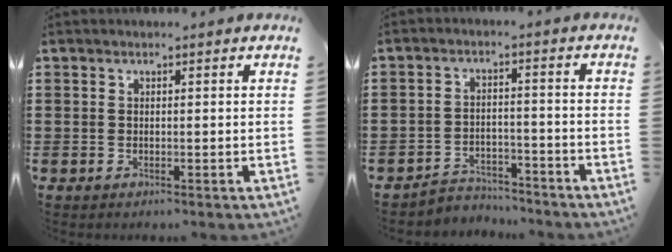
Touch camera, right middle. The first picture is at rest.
{"total": 3.8, "force": [-3.7, 0.8, 0.0], "torque": [-0.006, 0.005, -0.080]}